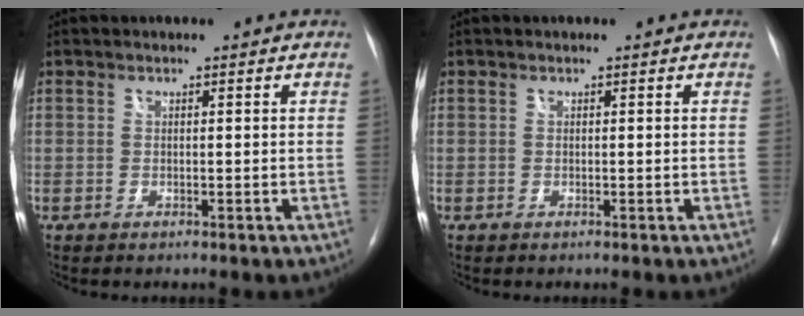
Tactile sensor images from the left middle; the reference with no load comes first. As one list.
[{"total": 0.0}]